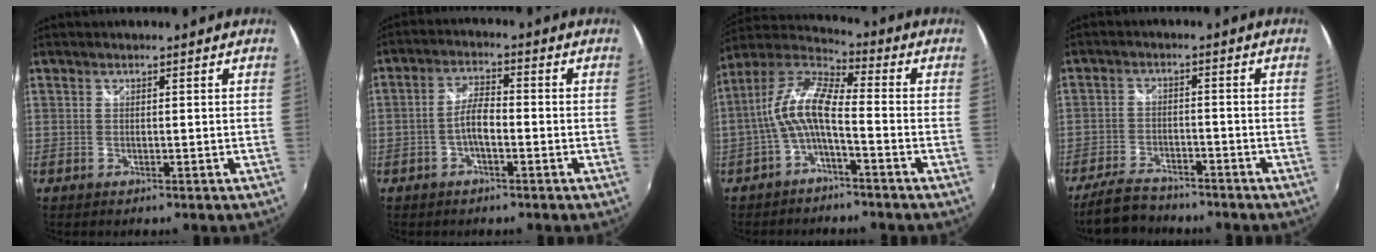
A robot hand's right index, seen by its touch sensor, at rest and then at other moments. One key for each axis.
{"total": 4.3, "fx": -1.7, "fy": 1.3, "fz": 3.7, "tx": -0.076, "ty": 0.010, "tz": -0.034}
{"total": 9.9, "fx": -2.2, "fy": 2.8, "fz": 9.2, "tx": -0.201, "ty": 0.018, "tz": -0.045}
{"total": 9.0, "fx": -7.7, "fy": 3.2, "fz": 3.2, "tx": -0.096, "ty": -0.010, "tz": -0.127}